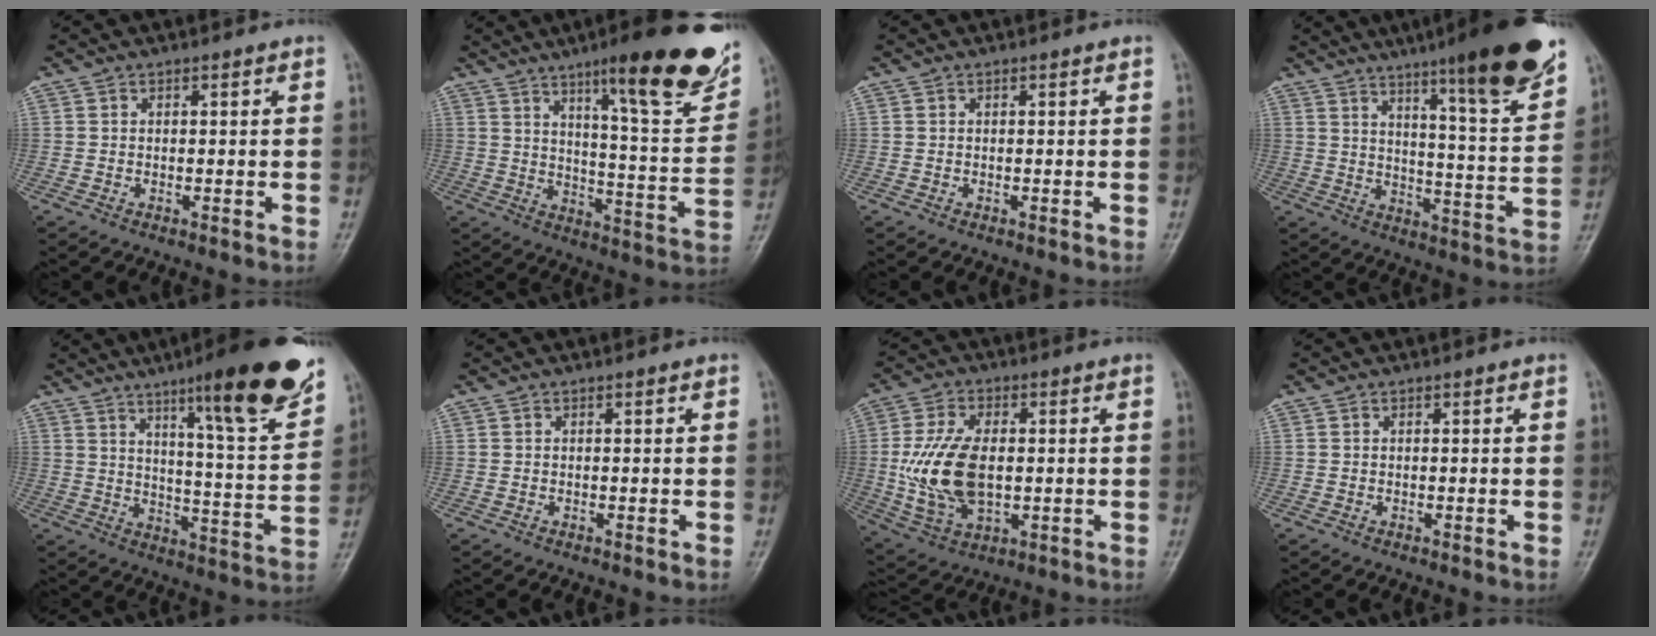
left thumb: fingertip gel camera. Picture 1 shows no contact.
{"total": 21.7, "force": [13.3, 3.9, 16.7], "torque": [-0.193, -0.062, 0.193]}
{"total": 0.0}
{"total": 19.3, "force": [12.8, 1.9, 14.4], "torque": [-0.183, -0.067, 0.185]}
{"total": 19.2, "force": [12.0, 2.3, 14.8], "torque": [-0.184, -0.066, 0.179]}
{"total": 0.0}
{"total": 14.2, "force": [-0.2, 8.4, 11.4], "torque": [-0.223, -0.007, 0.005]}
{"total": 0.0}